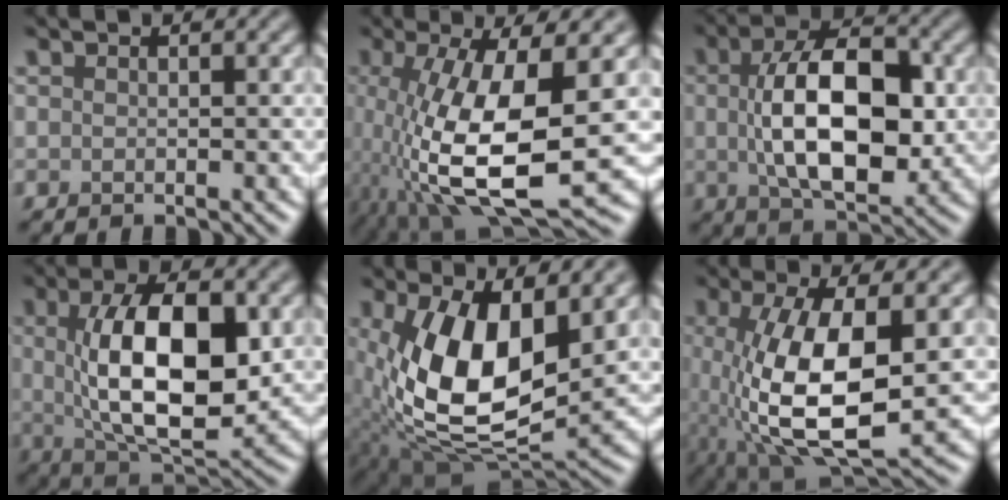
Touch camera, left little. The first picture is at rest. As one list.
[{"total": 11.5, "force": [-1.8, 3.8, 10.7], "torque": [-0.214, -0.022, -0.026]}, {"total": 10.5, "force": [0.2, 5.6, 8.9], "torque": [-0.154, 0.001, 0.004]}, {"total": 10.8, "force": [0.9, 4.8, 9.7], "torque": [-0.162, -0.003, 0.022]}, {"total": 12.5, "force": [1.3, 6.4, 10.6], "torque": [-0.196, -0.011, 0.022]}, {"total": 10.9, "force": [-0.5, 4.4, 10.0], "torque": [-0.203, -0.018, 0.001]}]